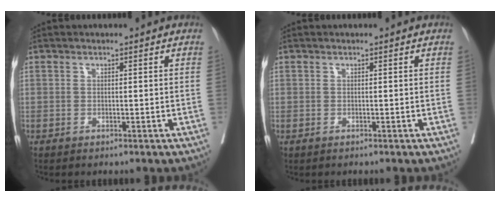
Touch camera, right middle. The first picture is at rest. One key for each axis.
{"total": 0.0}